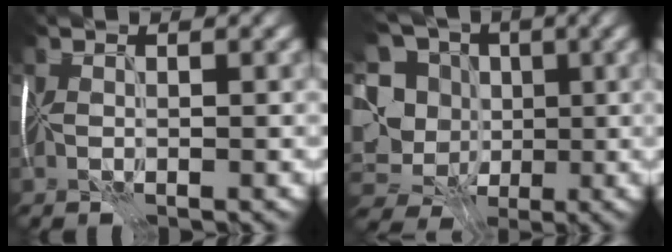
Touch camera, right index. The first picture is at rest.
{"total": 13.0, "force": [-1.0, 11.2, 6.5], "torque": [-0.151, 0.015, -0.027]}